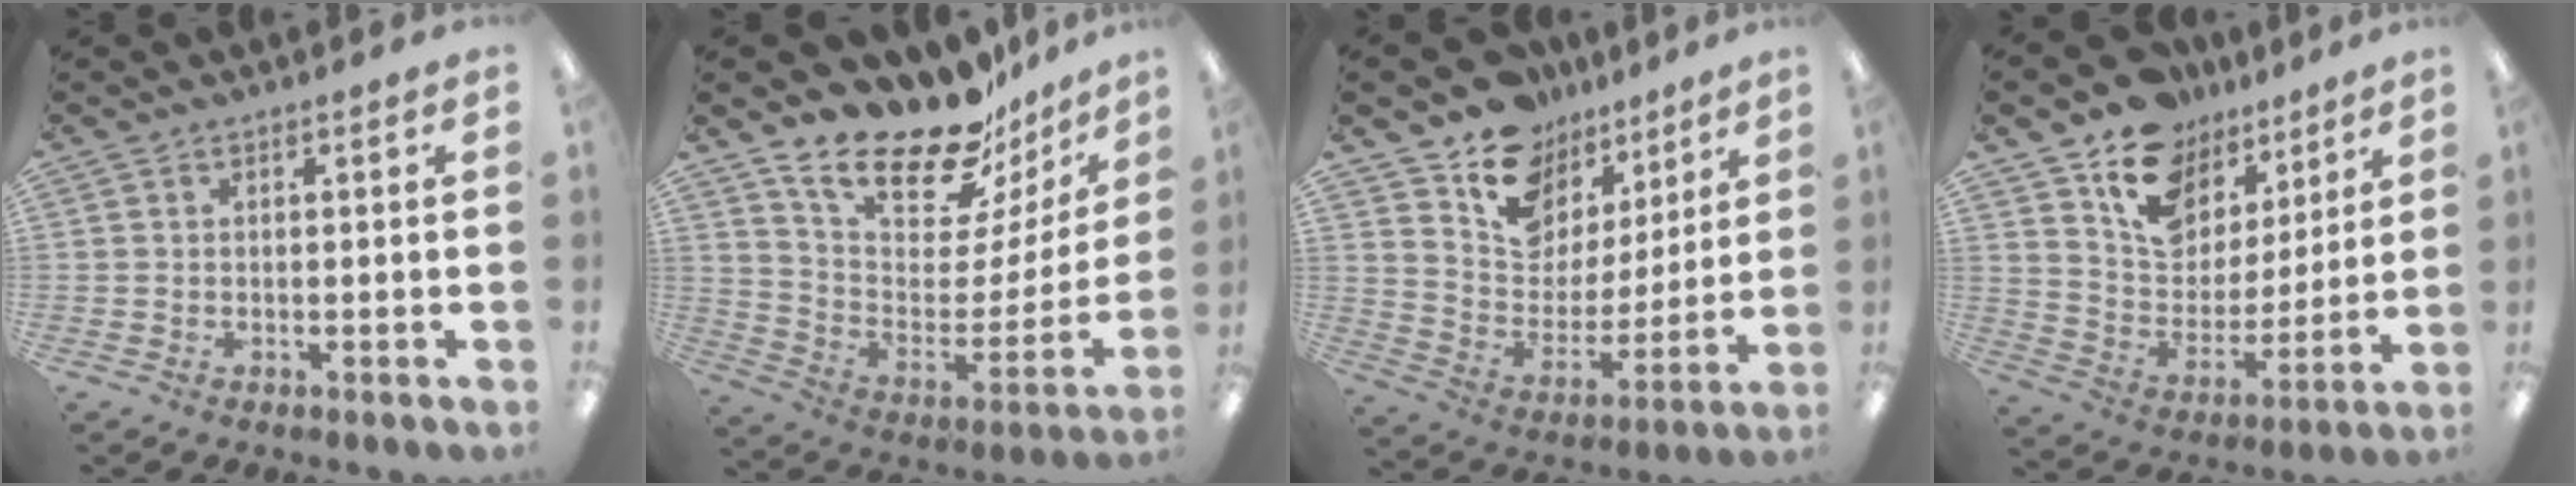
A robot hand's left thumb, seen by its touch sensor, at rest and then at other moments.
{"total": 21.9, "force": [18.4, 7.7, 9.1], "torque": [-0.144, -0.141, 0.317]}
{"total": 13.4, "force": [9.2, 9.1, 3.3], "torque": [-0.069, -0.073, 0.173]}
{"total": 14.5, "force": [9.6, 9.8, 4.8], "torque": [-0.095, -0.061, 0.182]}